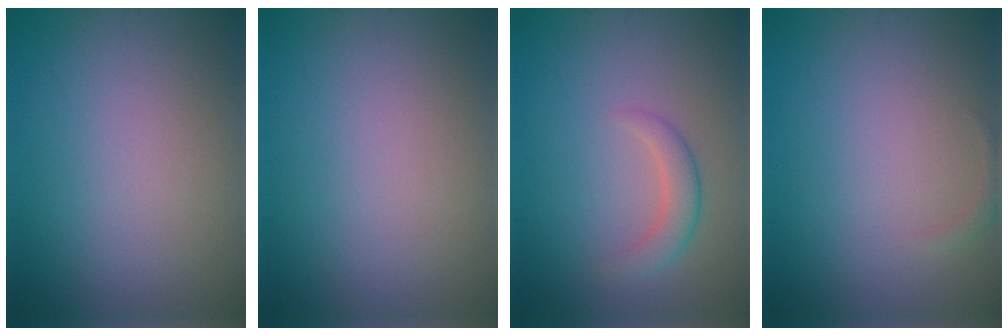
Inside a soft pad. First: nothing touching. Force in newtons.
{"total": 0.0}
{"total": 2.3, "press": 2.2, "slide": 0.2}
{"total": 0.7, "press": 0.7, "slide": 0.1}